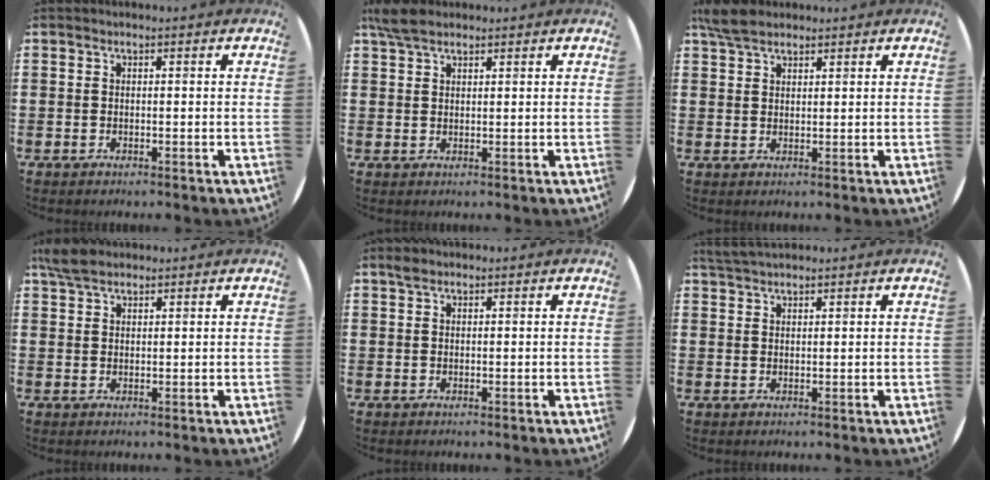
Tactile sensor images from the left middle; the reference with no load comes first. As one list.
[{"total": 3.6, "force": [2.8, 1.4, 1.8], "torque": [-0.034, 0.003, 0.051]}, {"total": 4.3, "force": [3.7, 1.6, 1.5], "torque": [-0.031, -0.003, 0.069]}, {"total": 3.7, "force": [3.0, 1.4, 1.6], "torque": [-0.030, 0.002, 0.056]}, {"total": 1.1, "force": [0.9, 0.5, 0.3], "torque": [0.000, 0.001, 0.014]}, {"total": 2.7, "force": [2.5, 0.5, 0.8], "torque": [-0.021, 0.004, 0.048]}]